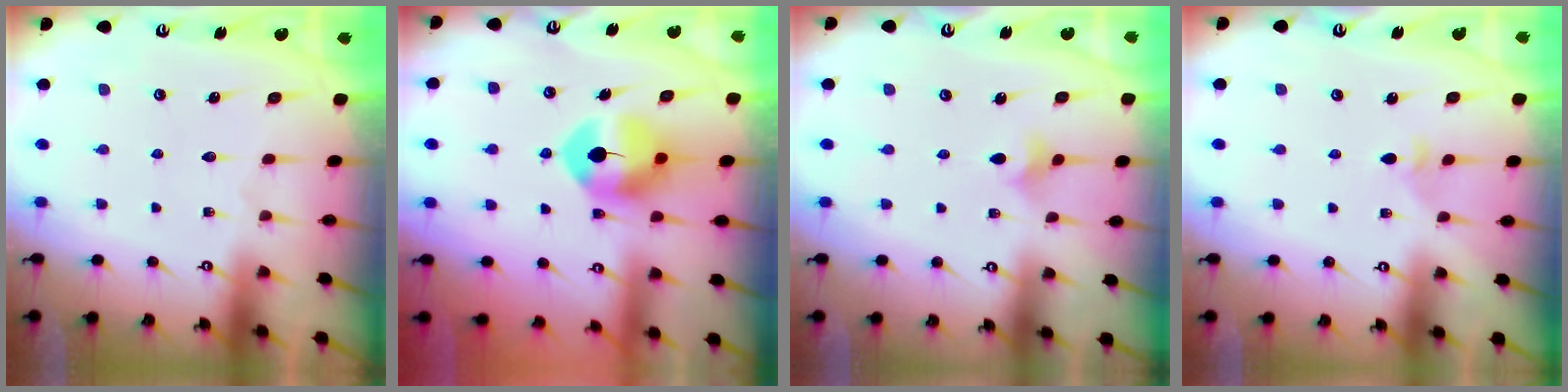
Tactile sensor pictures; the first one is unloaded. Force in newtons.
{"total": 8.8, "press": 8.8, "slide": 0.9}
{"total": 2.9, "press": 2.8, "slide": 0.7}
{"total": 2.5, "press": 2.4, "slide": 0.6}